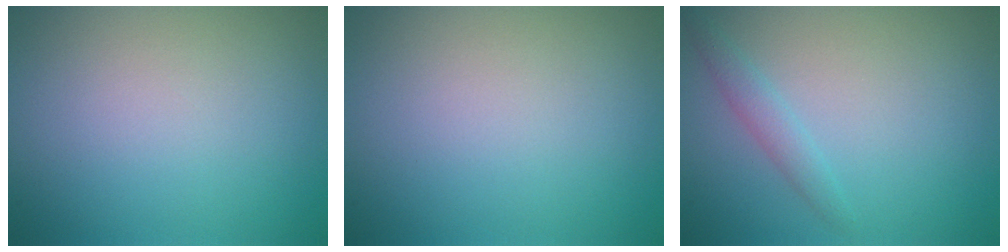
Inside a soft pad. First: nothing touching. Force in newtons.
{"total": 0.0}
{"total": 1.4, "press": 1.4, "slide": 0.0}